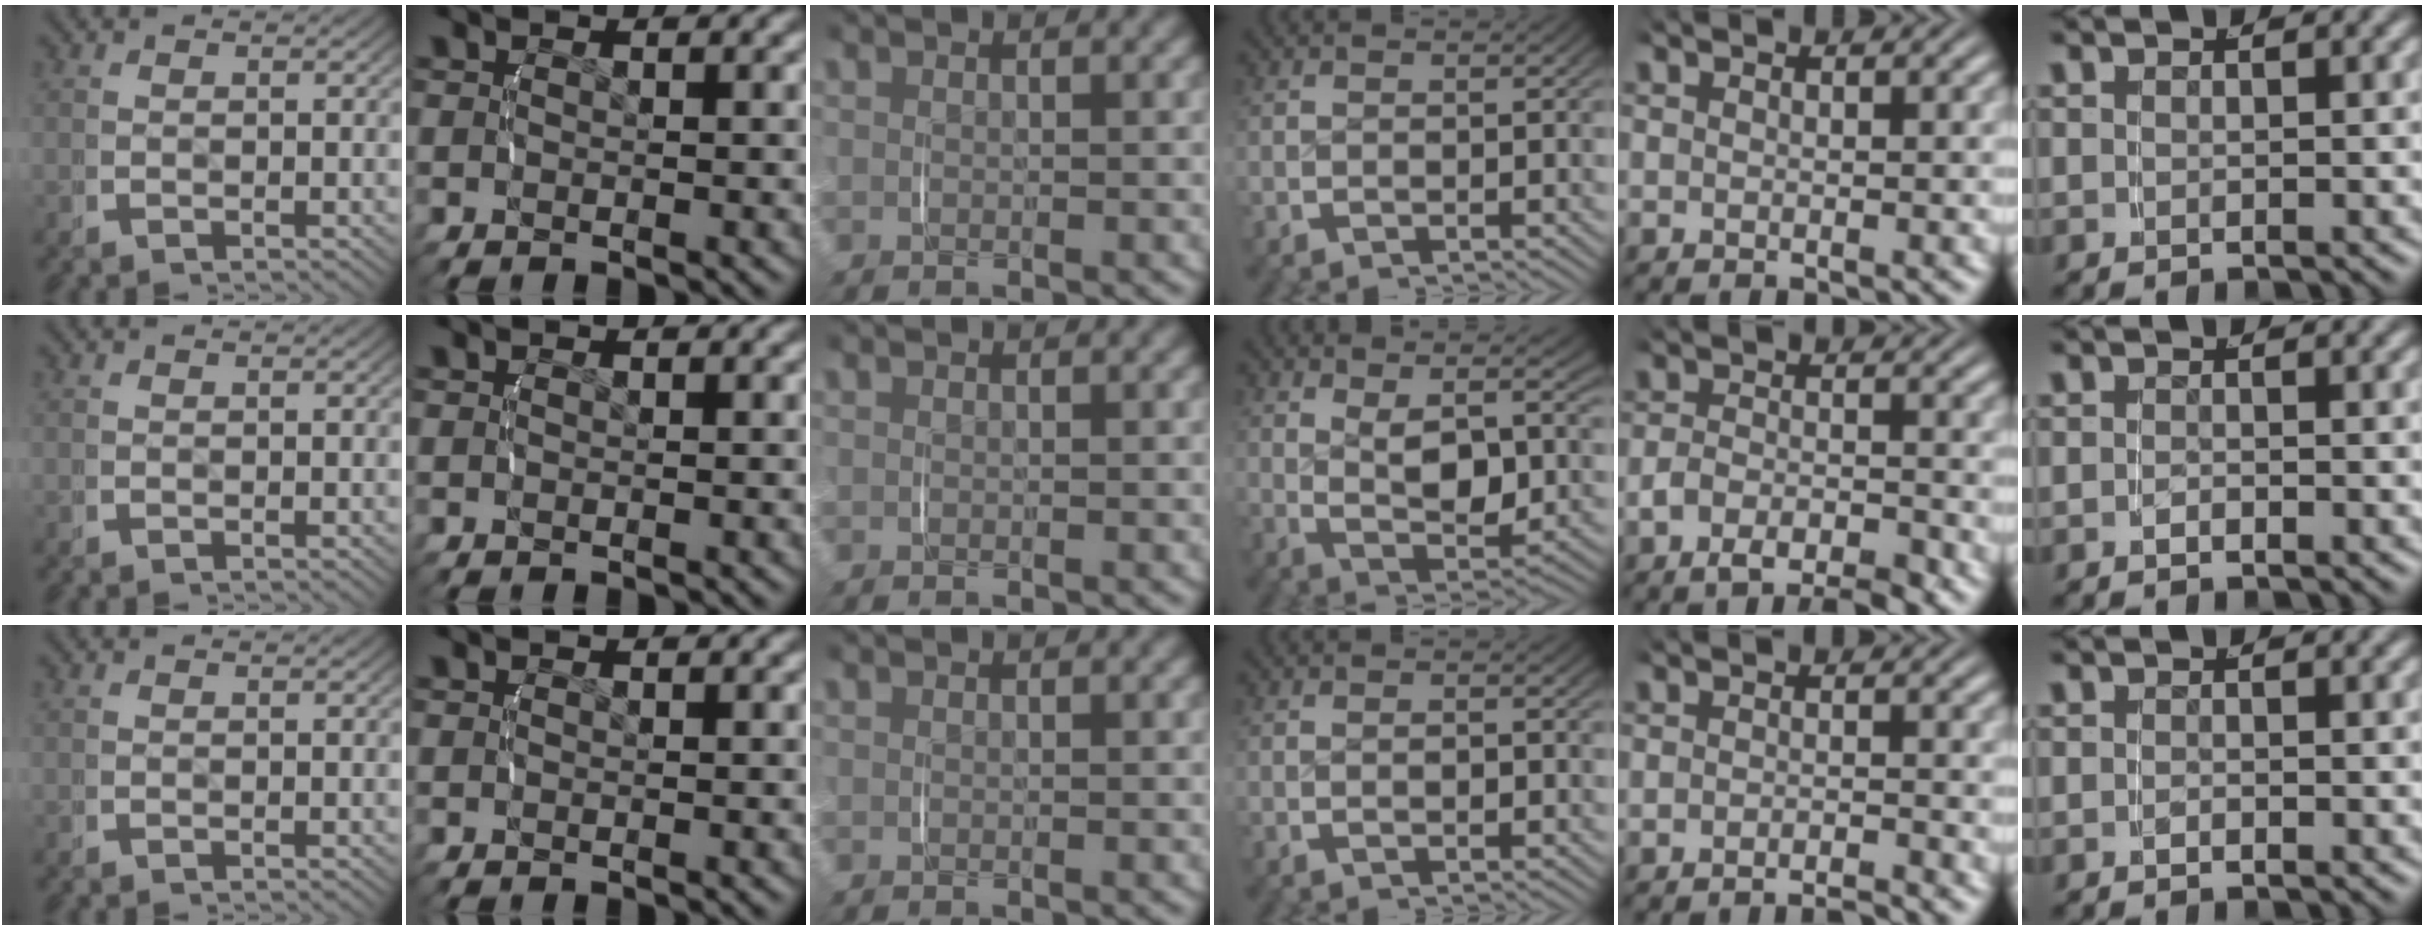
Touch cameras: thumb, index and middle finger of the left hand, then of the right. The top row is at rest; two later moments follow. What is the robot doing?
{"motion": "lift_and_place", "object": "ethernet cable"}